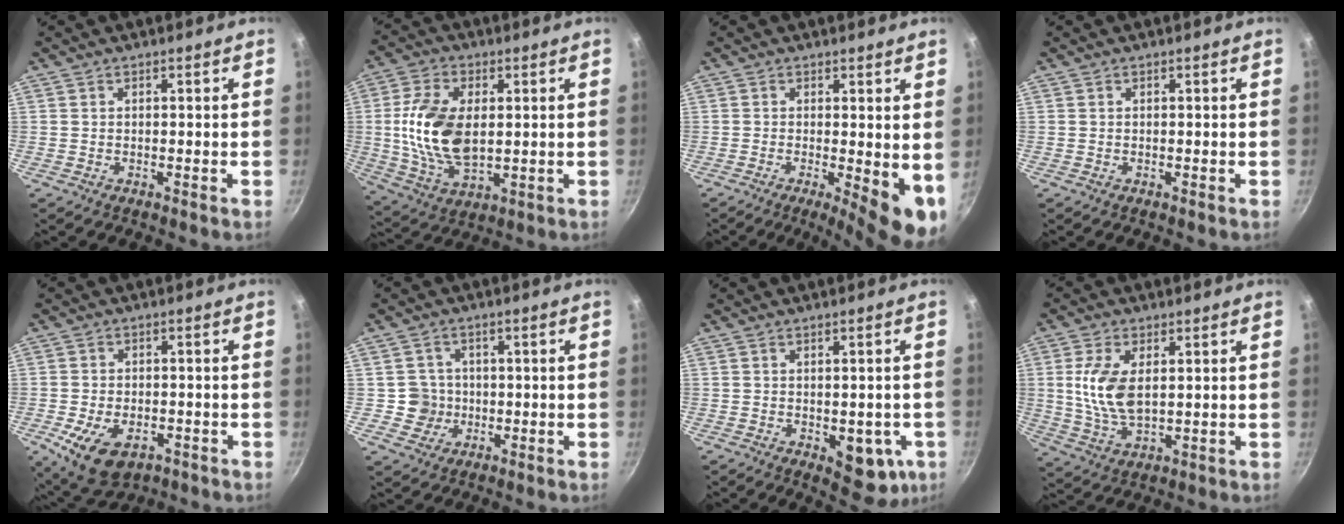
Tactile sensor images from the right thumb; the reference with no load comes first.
{"total": 15.0, "force": [1.1, 8.8, 12.1], "torque": [-0.221, -0.005, 0.026]}
{"total": 9.3, "force": [-1.2, 2.8, 8.8], "torque": [-0.102, -0.010, -0.010]}
{"total": 0.0}
{"total": 10.3, "force": [-4.0, 6.2, 7.2], "torque": [-0.117, 0.003, -0.057]}
{"total": 4.8, "force": [-0.3, 4.7, 0.7], "torque": [0.020, 0.011, -0.005]}
{"total": 9.4, "force": [-2.5, 5.0, 7.5], "torque": [-0.054, 0.001, -0.022]}
{"total": 9.8, "force": [1.7, 5.2, 8.2], "torque": [-0.162, -0.011, 0.036]}